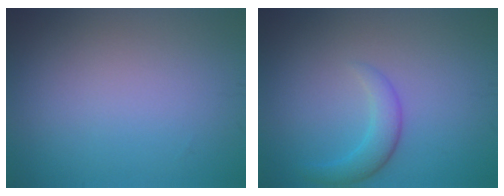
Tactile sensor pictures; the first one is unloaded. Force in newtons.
{"total": 2.4, "press": 2.4, "slide": 0.1}